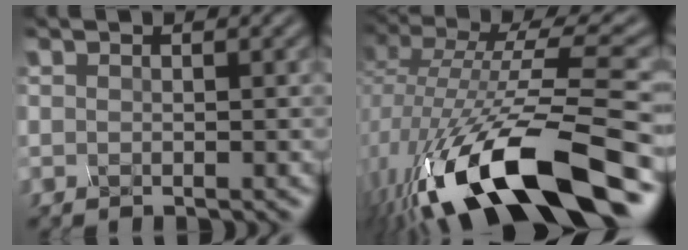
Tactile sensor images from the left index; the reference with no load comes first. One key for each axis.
{"total": 11.9, "fx": -6.6, "fy": 2.7, "fz": 9.5, "tx": -0.200, "ty": 0.012, "tz": -0.091}